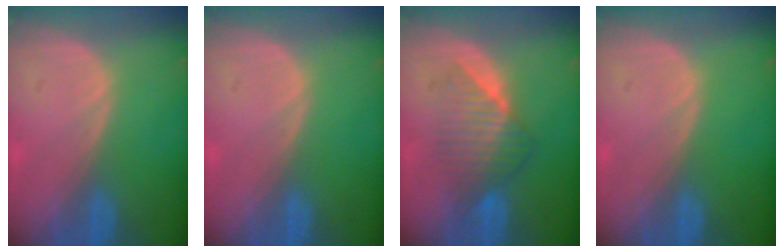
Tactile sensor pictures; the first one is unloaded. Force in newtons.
{"total": 0.0}
{"total": 6.7, "press": 6.4, "slide": 2.1}
{"total": 0.0}